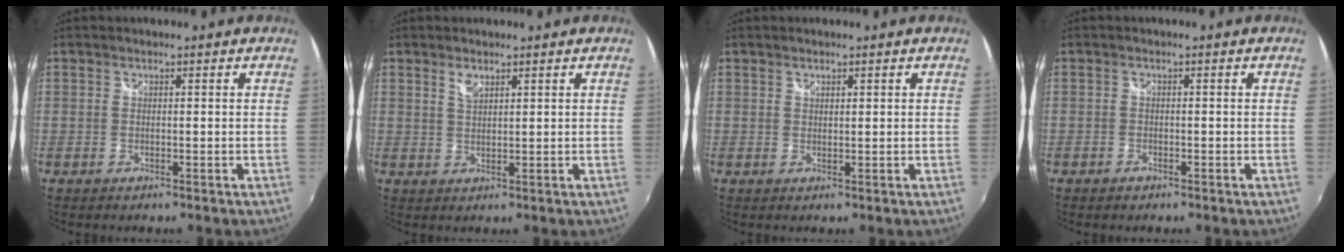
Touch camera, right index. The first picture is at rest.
{"total": 2.1, "force": [1.4, 0.9, 1.4], "torque": [-0.024, 0.001, 0.025]}
{"total": 0.7, "force": [0.6, 0.4, 0.2], "torque": [-0.002, 0.000, 0.010]}
{"total": 1.2, "force": [-0.9, 0.8, 0.3], "torque": [-0.006, 0.001, -0.015]}